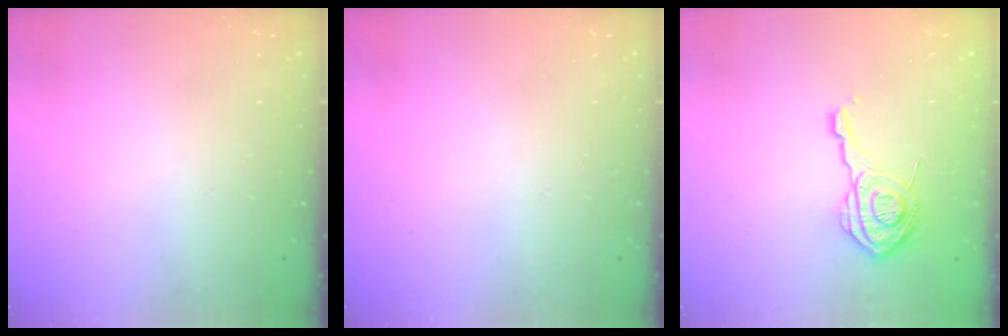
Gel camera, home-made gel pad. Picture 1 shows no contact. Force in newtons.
{"total": 0.0}
{"total": 14.0, "press": 14.0, "slide": 0.6}